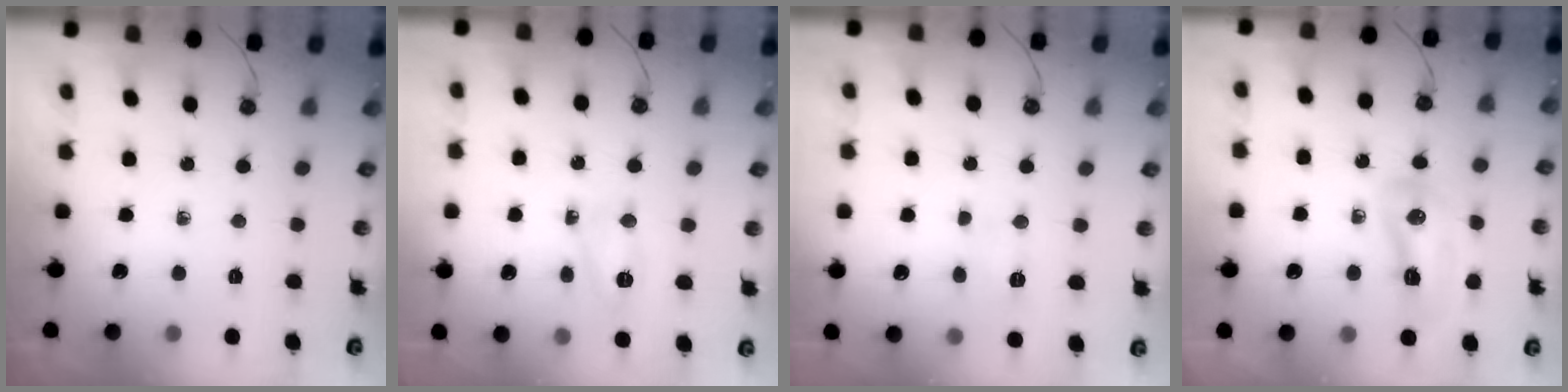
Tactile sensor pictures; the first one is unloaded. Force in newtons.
{"total": 6.2, "press": 6.2, "slide": 0.5}
{"total": 3.9, "press": 3.9, "slide": 0.5}
{"total": 11.4, "press": 11.0, "slide": 2.9}